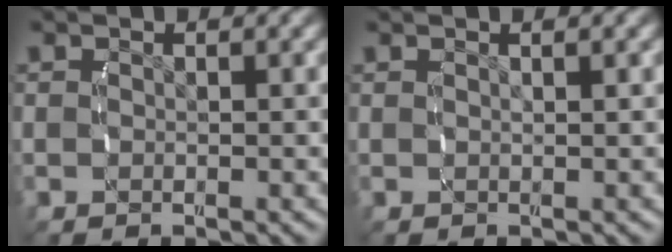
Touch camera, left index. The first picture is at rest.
{"total": 0.8, "force": [0.5, -0.6, 0.3], "torque": [-0.005, -0.001, 0.013]}